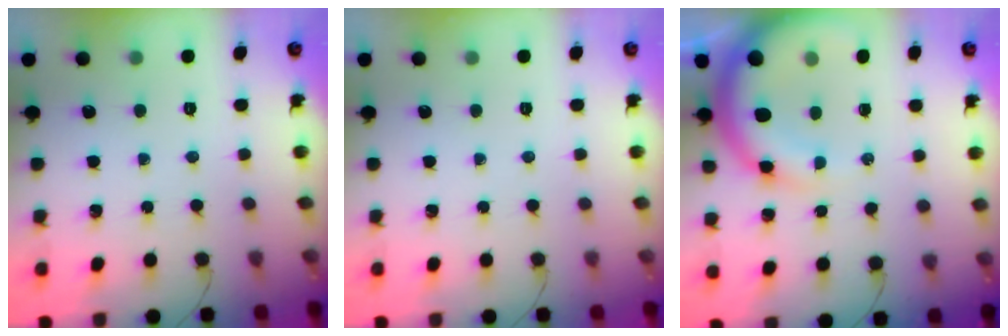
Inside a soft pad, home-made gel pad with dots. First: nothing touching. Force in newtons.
{"total": 0.0}
{"total": 11.1, "press": 10.9, "slide": 2.2}